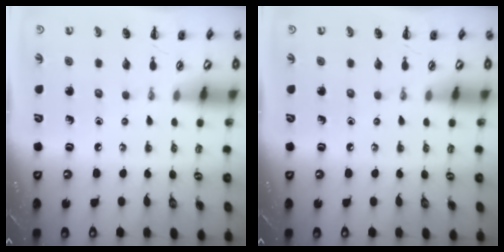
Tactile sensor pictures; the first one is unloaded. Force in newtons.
{"total": 0.0}